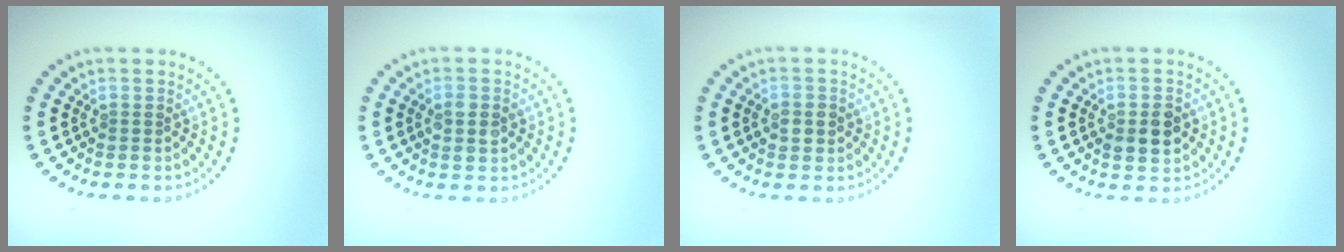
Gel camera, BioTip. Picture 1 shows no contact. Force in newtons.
{"total": 1.8, "press": 1.8, "slide": 0.2}
{"total": 1.9, "press": 1.8, "slide": 0.4}
{"total": 3.0, "press": 2.9, "slide": 0.2}